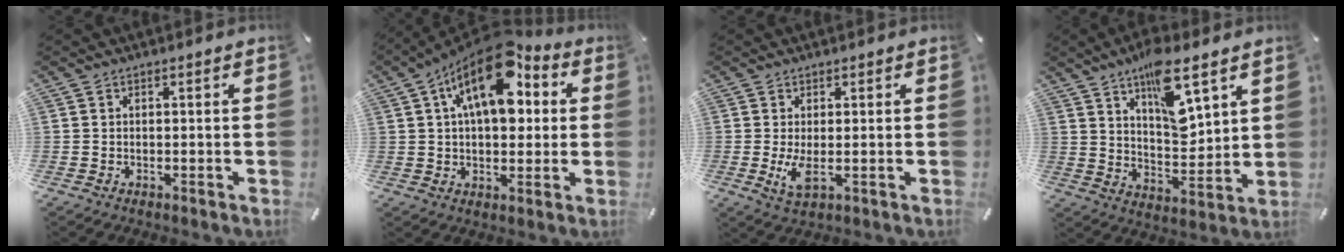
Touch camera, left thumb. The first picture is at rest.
{"total": 16.2, "force": [6.6, 8.9, 11.8], "torque": [-0.191, -0.030, 0.110]}
{"total": 4.8, "force": [0.0, 1.6, 4.6], "torque": [-0.108, -0.013, -0.003]}
{"total": 13.8, "force": [8.4, 5.4, 9.6], "torque": [-0.139, -0.048, 0.141]}